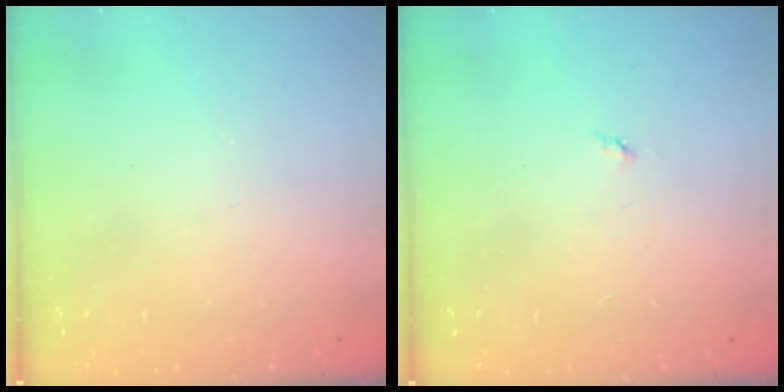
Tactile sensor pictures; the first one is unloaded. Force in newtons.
{"total": 2.8, "press": 2.8, "slide": 0.4}